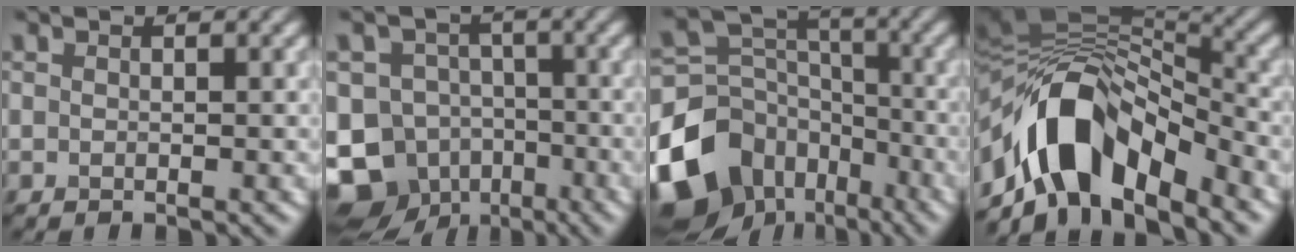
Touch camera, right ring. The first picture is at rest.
{"total": 11.1, "force": [-5.9, 8.8, 3.4], "torque": [-0.057, -0.017, -0.120]}
{"total": 16.7, "force": [-9.2, 12.5, 6.1], "torque": [-0.173, -0.036, -0.154]}
{"total": 12.3, "force": [-5.7, 6.5, 8.7], "torque": [-0.147, 0.009, -0.099]}